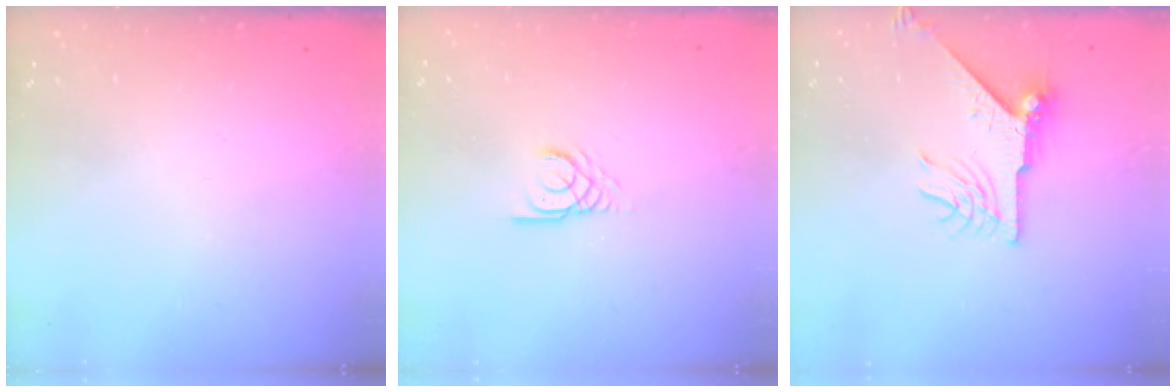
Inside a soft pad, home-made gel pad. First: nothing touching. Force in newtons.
{"total": 2.8, "press": 2.8, "slide": 0.1}
{"total": 11.2, "press": 11.2, "slide": 1.0}